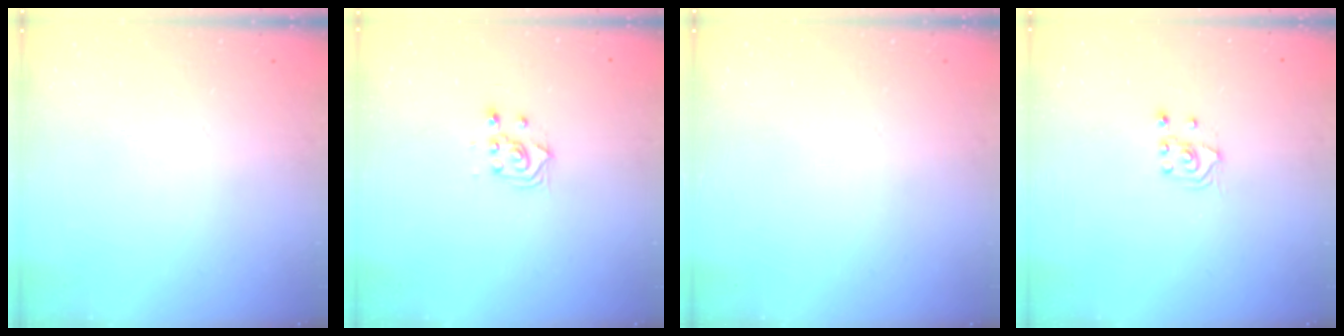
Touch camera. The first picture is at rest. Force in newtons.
{"total": 3.2, "press": 3.1, "slide": 0.9}
{"total": 0.0}
{"total": 2.6, "press": 2.4, "slide": 0.8}